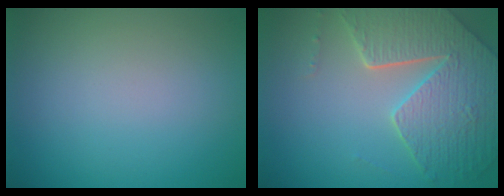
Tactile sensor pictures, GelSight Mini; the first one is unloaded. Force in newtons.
{"total": 7.3, "press": 5.5, "slide": 4.7}